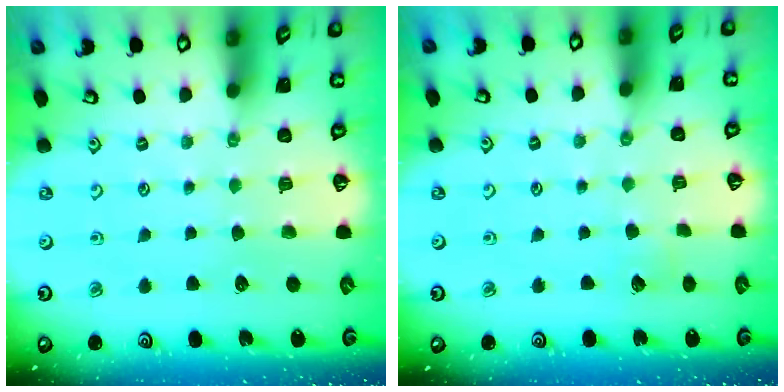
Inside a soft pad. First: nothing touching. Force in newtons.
{"total": 2.9, "press": 2.9, "slide": 0.3}